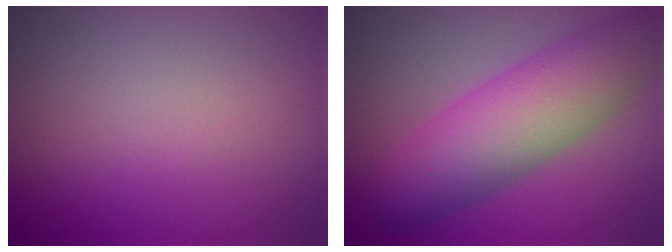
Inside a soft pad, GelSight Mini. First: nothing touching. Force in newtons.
{"total": 8.6, "press": 8.6, "slide": 0.5}